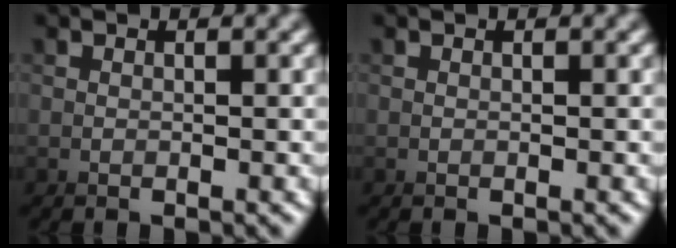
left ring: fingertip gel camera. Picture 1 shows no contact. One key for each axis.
{"total": 0.0}